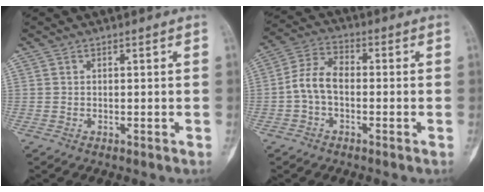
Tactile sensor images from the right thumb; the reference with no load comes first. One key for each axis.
{"total": 6.9, "fx": -1.2, "fy": 4.3, "fz": 5.3, "tx": -0.096, "ty": 0.027, "tz": -0.034}